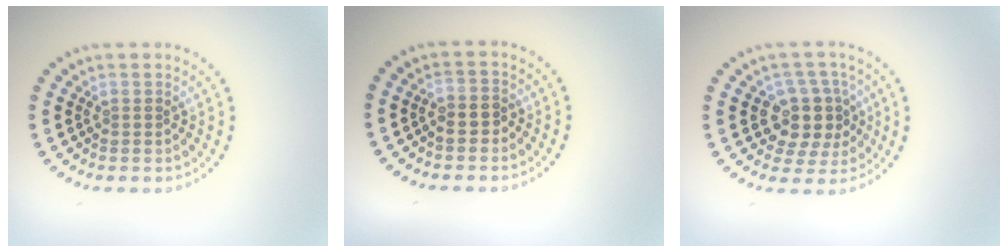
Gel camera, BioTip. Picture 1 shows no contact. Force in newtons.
{"total": 1.3, "press": 1.2, "slide": 0.5}
{"total": 4.4, "press": 3.8, "slide": 2.2}